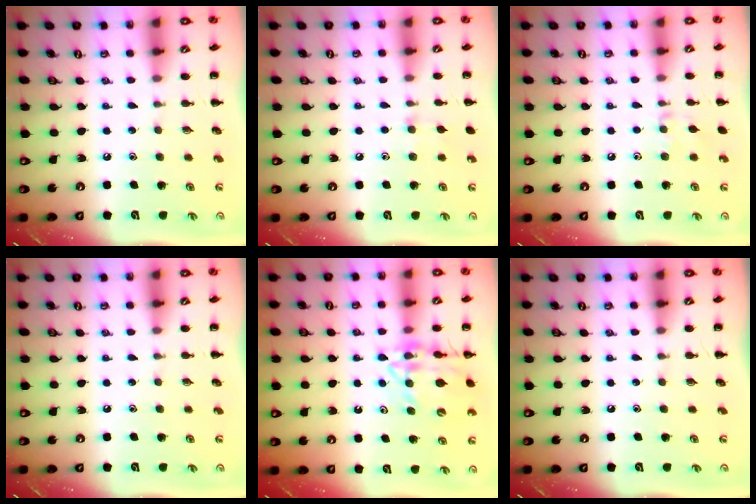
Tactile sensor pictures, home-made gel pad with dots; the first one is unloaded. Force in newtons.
{"total": 6.1, "press": 5.8, "slide": 1.9}
{"total": 6.9, "press": 6.6, "slide": 1.9}
{"total": 0.0}
{"total": 15.4, "press": 15.2, "slide": 2.1}
{"total": 0.0}